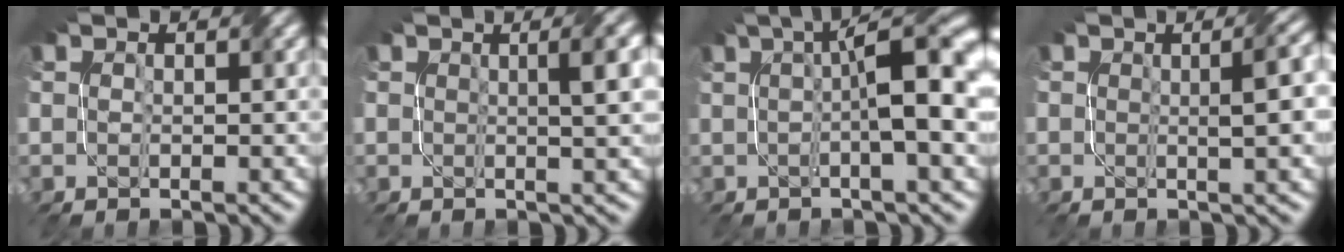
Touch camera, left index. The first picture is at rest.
{"total": 3.3, "force": [0.5, 0.8, 3.2], "torque": [-0.030, 0.014, 0.007]}
{"total": 8.8, "force": [1.3, 2.0, 8.5], "torque": [-0.108, 0.027, 0.018]}
{"total": 3.3, "force": [0.1, 0.7, 3.2], "torque": [-0.032, 0.013, 0.003]}